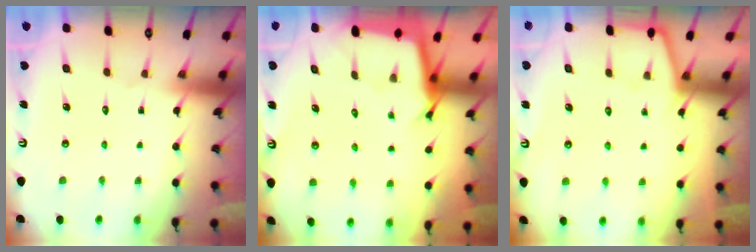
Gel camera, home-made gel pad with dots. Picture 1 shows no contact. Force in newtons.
{"total": 2.7, "press": 2.7, "slide": 0.1}
{"total": 4.2, "press": 4.2, "slide": 0.5}